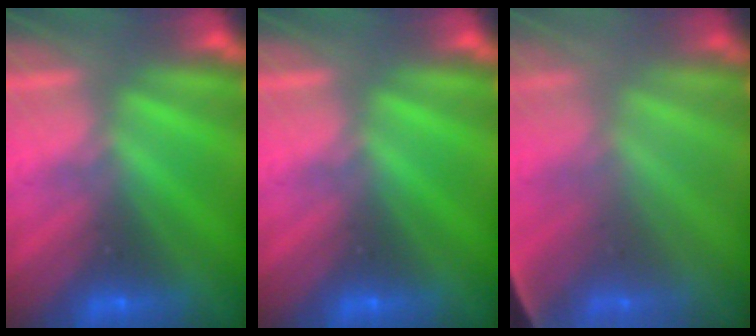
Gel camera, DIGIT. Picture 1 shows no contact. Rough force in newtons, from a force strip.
{"total": 0.0}
{"total": 1.3}